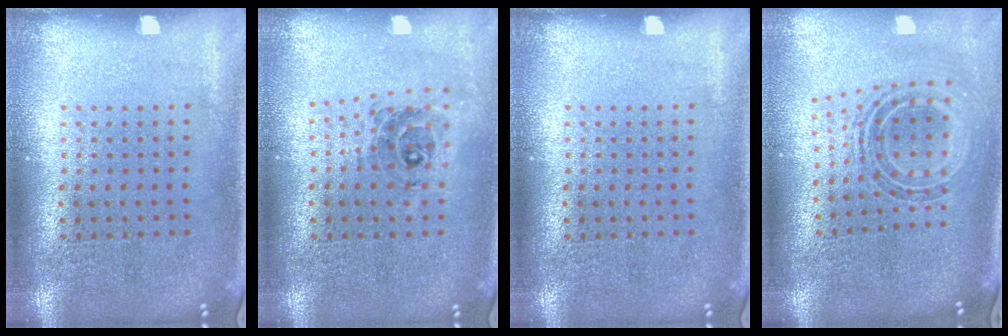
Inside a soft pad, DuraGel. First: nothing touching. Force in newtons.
{"total": 0.6, "press": 0.6, "slide": 0.2}
{"total": 0.0}
{"total": 0.9, "press": 0.8, "slide": 0.5}